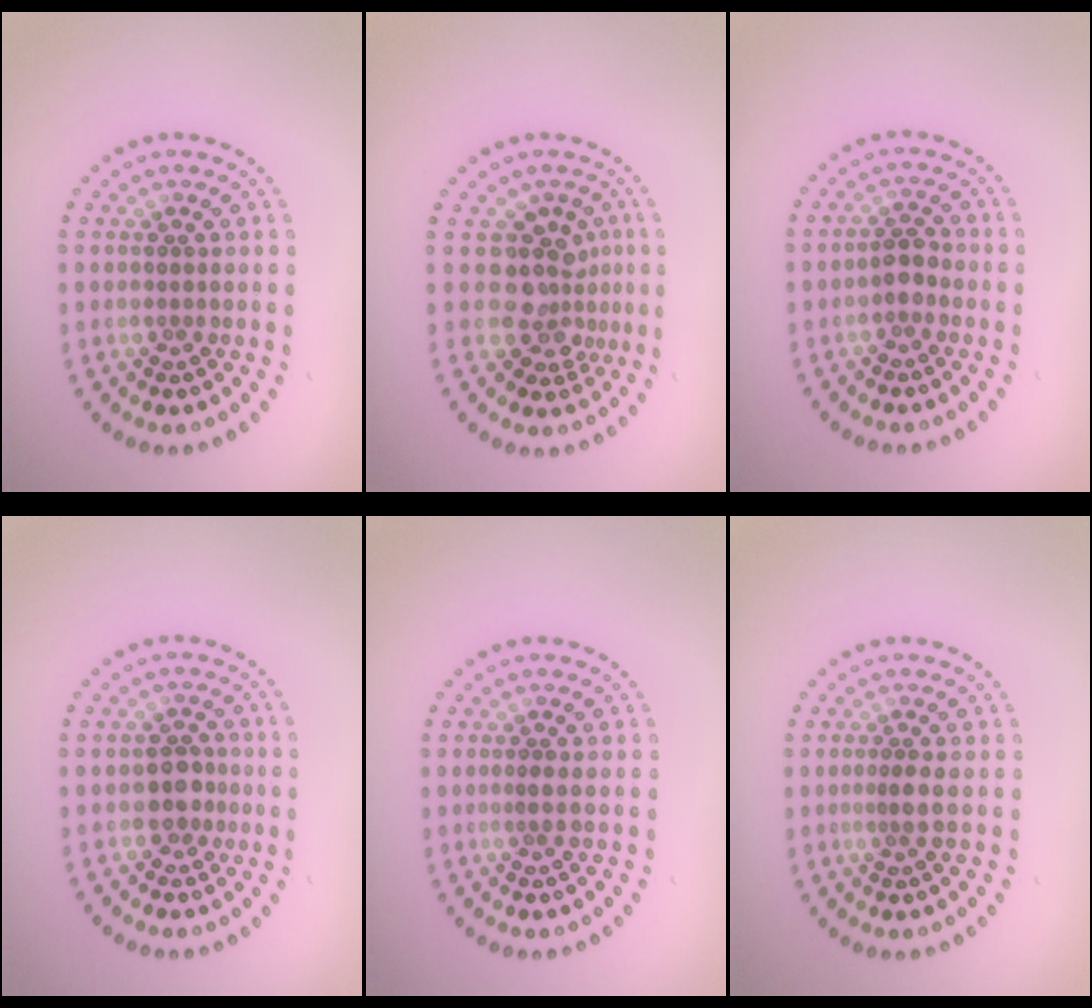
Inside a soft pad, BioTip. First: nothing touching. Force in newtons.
{"total": 3.7, "press": 2.7, "slide": 2.5}
{"total": 1.6, "press": 1.5, "slide": 0.6}
{"total": 2.0, "press": 1.8, "slide": 0.8}
{"total": 0.6, "press": 0.4, "slide": 0.5}
{"total": 0.9, "press": 0.6, "slide": 0.7}